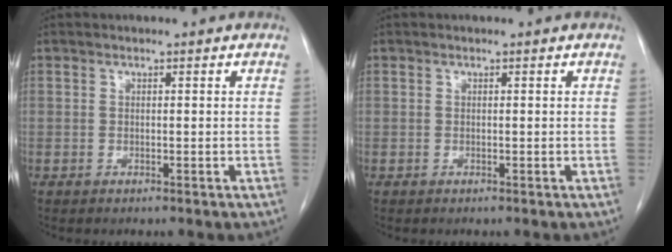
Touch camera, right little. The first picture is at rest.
{"total": 0.0}